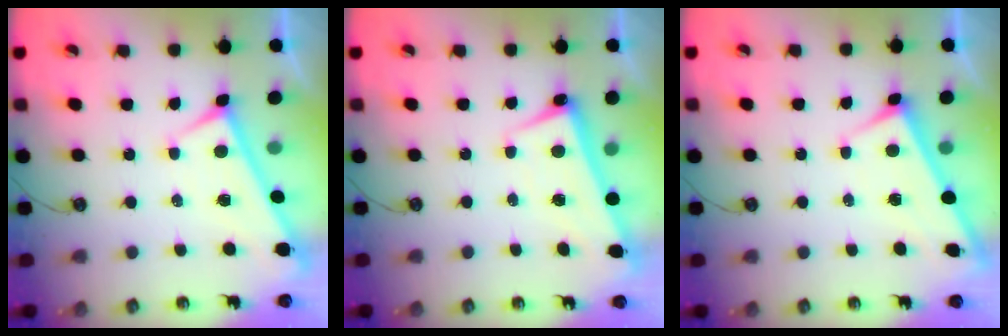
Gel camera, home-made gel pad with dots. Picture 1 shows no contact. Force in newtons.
{"total": 2.5, "press": 2.4, "slide": 0.7}
{"total": 3.0, "press": 3.0, "slide": 0.1}